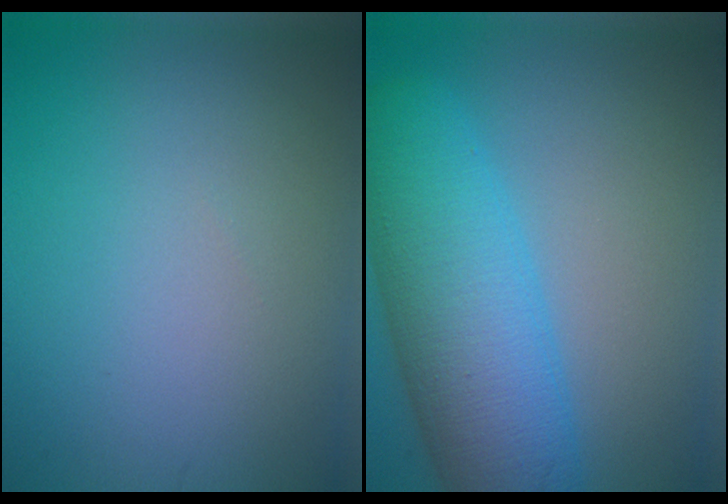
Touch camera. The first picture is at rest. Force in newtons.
{"total": 9.9, "press": 9.9, "slide": 0.3}